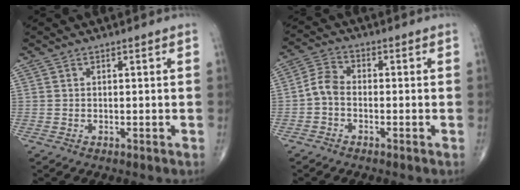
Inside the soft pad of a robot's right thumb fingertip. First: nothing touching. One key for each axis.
{"total": 4.2, "fx": -1.3, "fy": 2.8, "fz": 2.9, "tx": -0.057, "ty": 0.018, "tz": -0.038}